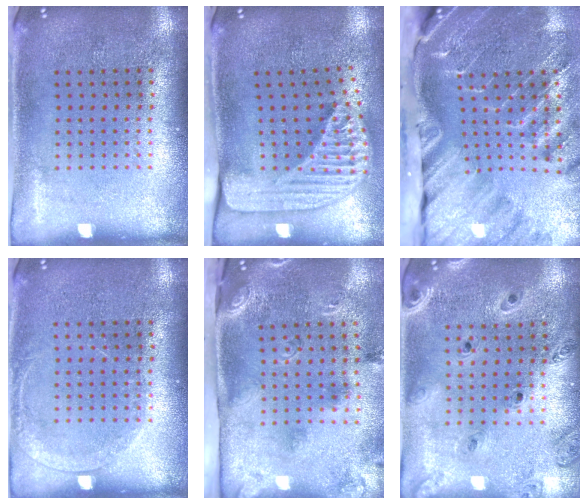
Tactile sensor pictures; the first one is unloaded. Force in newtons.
{"total": 2.4, "press": 1.7, "slide": 1.7}
{"total": 4.0, "press": 3.2, "slide": 2.4}
{"total": 1.2, "press": 1.1, "slide": 0.1}
{"total": 3.0, "press": 1.8, "slide": 2.3}
{"total": 1.3, "press": 1.3, "slide": 0.2}